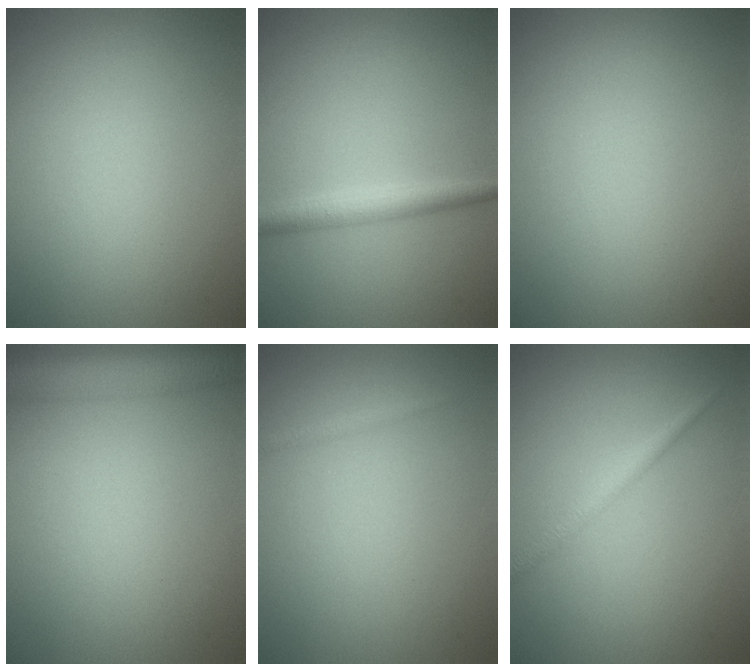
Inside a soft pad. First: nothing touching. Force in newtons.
{"total": 2.5, "press": 2.5, "slide": 0.0}
{"total": 0.0}
{"total": 4.5, "press": 4.5, "slide": 0.3}
{"total": 0.6, "press": 0.6, "slide": 0.0}
{"total": 1.6, "press": 1.6, "slide": 0.0}